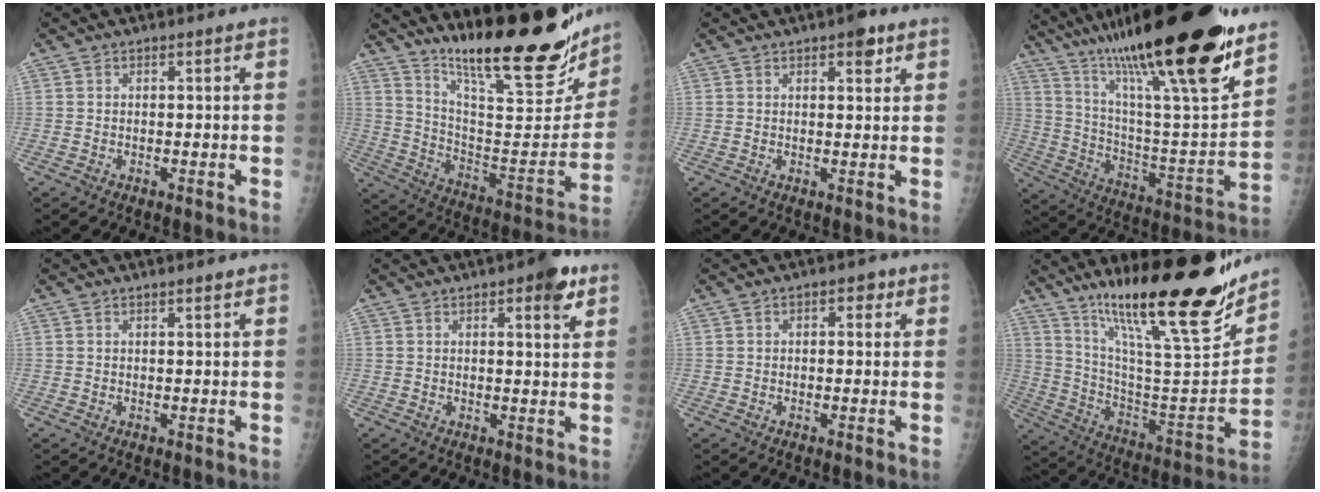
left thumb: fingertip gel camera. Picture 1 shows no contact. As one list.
[{"total": 27.6, "force": [20.7, 5.4, 17.4], "torque": [-0.237, -0.114, 0.317]}, {"total": 3.5, "force": [2.1, 1.5, 2.4], "torque": [-0.019, -0.007, 0.024]}, {"total": 33.3, "force": [22.5, 5.4, 23.9], "torque": [-0.373, -0.060, 0.371]}, {"total": 0.9, "force": [0.7, 0.1, 0.6], "torque": [-0.007, -0.004, 0.012]}, {"total": 5.3, "force": [2.9, 1.7, 4.1], "torque": [-0.044, -0.011, 0.031]}, {"total": 2.7, "force": [1.0, 1.7, 1.8], "torque": [-0.007, 0.002, 0.009]}, {"total": 28.4, "force": [19.9, 5.0, 19.6], "torque": [-0.288, -0.084, 0.330]}]